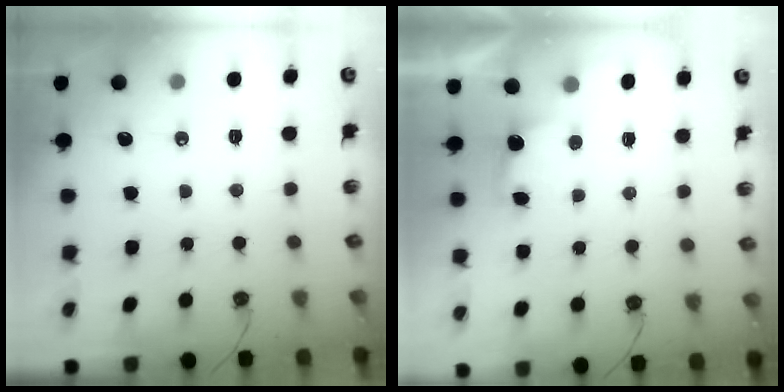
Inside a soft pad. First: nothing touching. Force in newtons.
{"total": 1.4, "press": 1.0, "slide": 0.9}